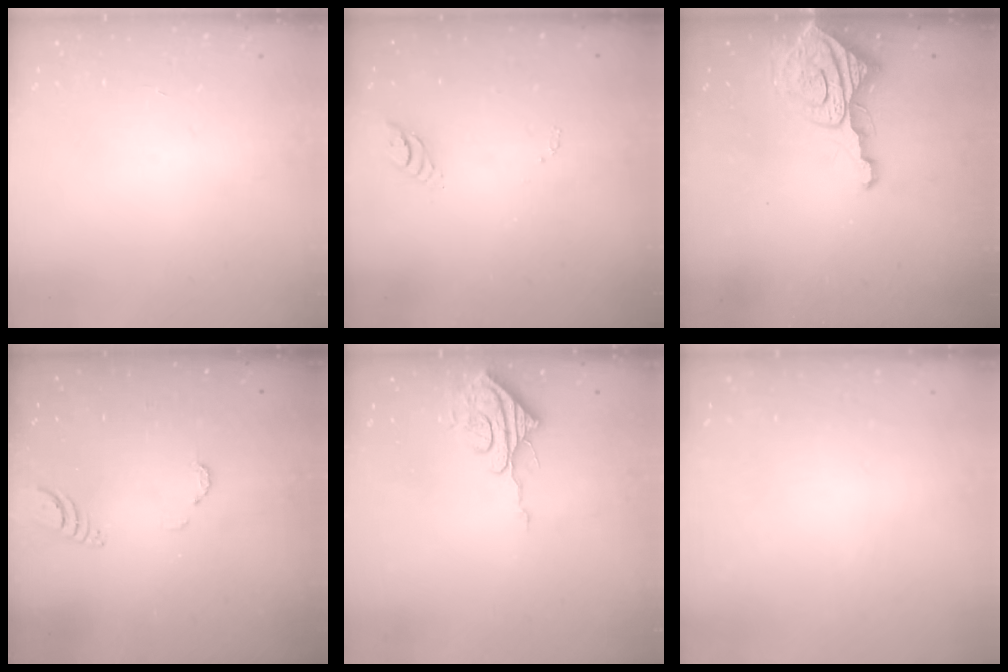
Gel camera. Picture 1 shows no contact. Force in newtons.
{"total": 4.0, "press": 3.9, "slide": 0.3}
{"total": 8.9, "press": 8.8, "slide": 1.0}
{"total": 3.3, "press": 3.3, "slide": 0.3}
{"total": 8.2, "press": 8.2, "slide": 0.7}
{"total": 0.0}